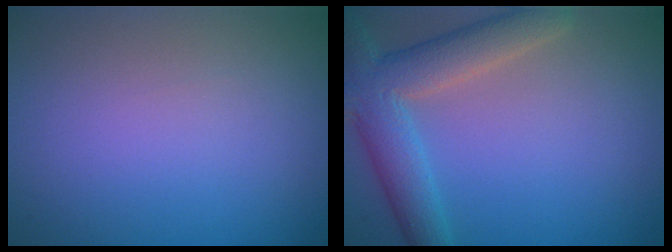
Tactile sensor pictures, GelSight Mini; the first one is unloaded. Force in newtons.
{"total": 5.8, "press": 5.8, "slide": 0.4}